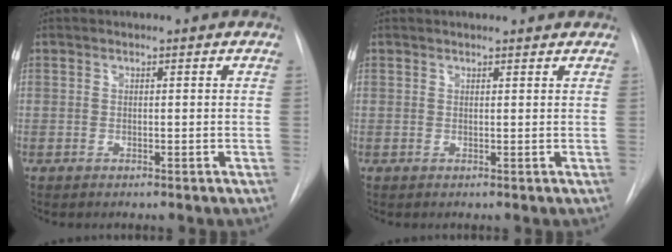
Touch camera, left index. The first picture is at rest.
{"total": 3.7, "force": [3.5, 0.8, 1.1], "torque": [-0.015, 0.019, 0.038]}